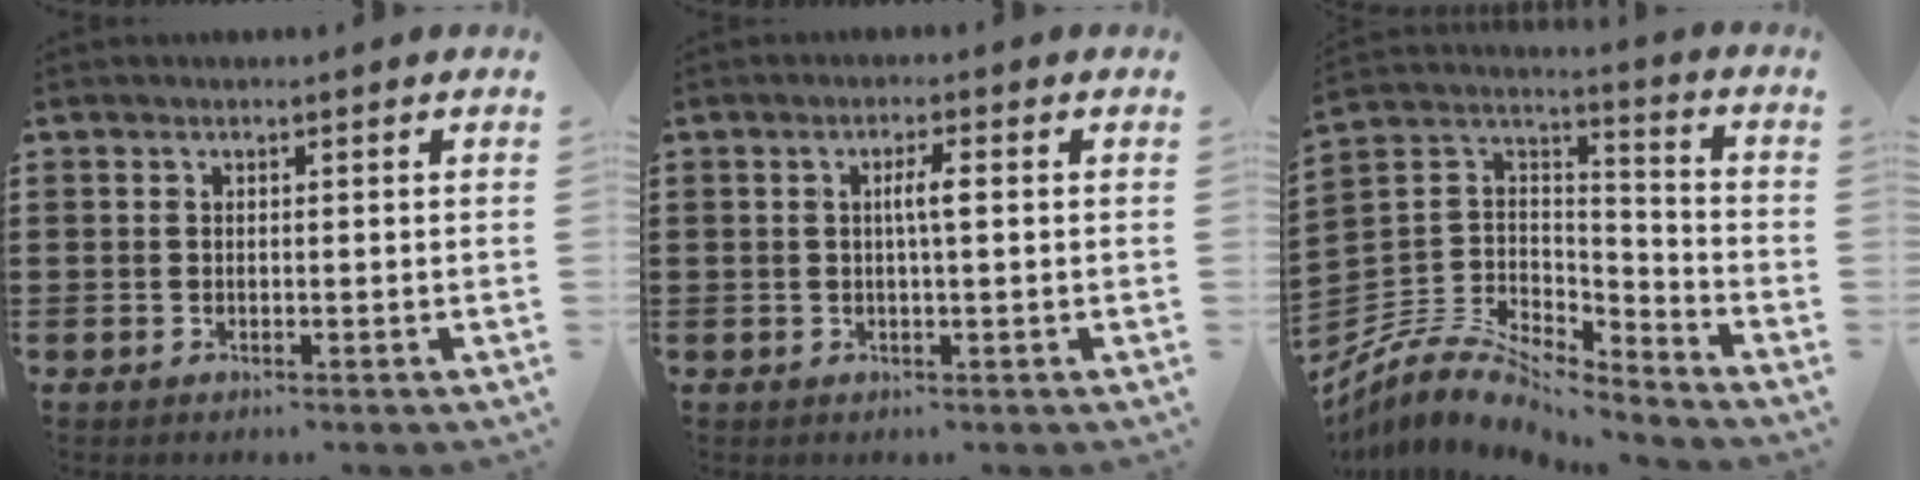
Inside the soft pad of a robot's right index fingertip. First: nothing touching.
{"total": 2.7, "force": [0.3, 0.3, 2.7], "torque": [-0.053, 0.001, 0.002]}
{"total": 7.4, "force": [-6.2, 3.1, 2.6], "torque": [-0.065, 0.004, -0.123]}